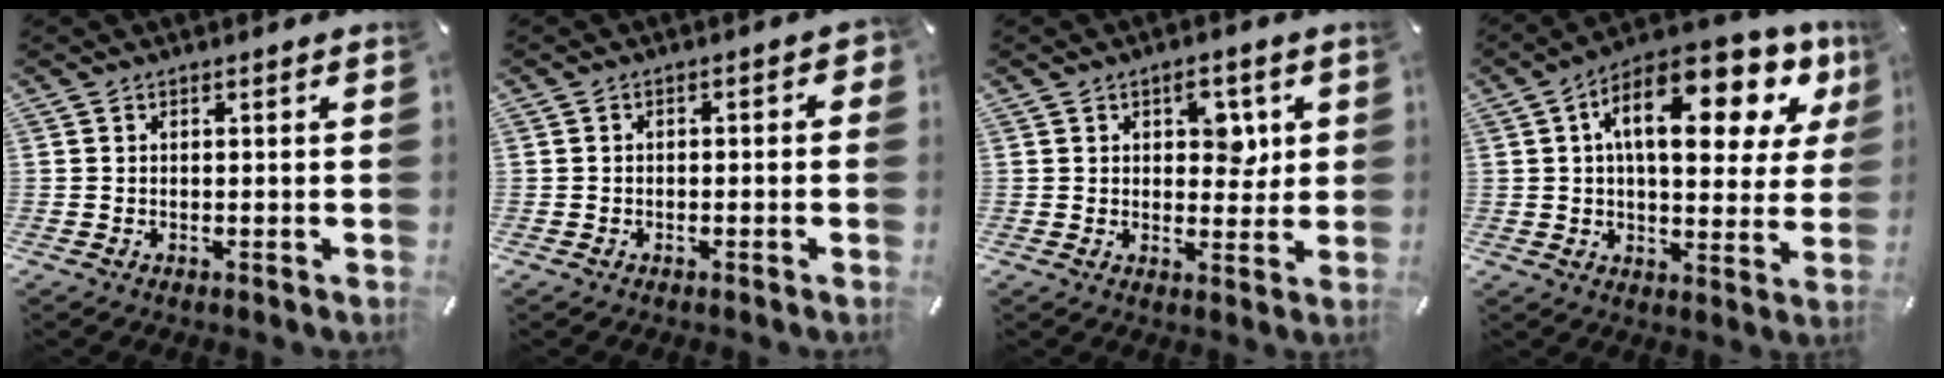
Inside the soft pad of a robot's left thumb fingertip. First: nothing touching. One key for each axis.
{"total": 2.0, "fx": -1.3, "fy": 1.1, "fz": 1.1, "tx": -0.020, "ty": 0.009, "tz": -0.026}
{"total": 6.4, "fx": 2.2, "fy": 4.1, "fz": 4.3, "tx": -0.045, "ty": -0.006, "tz": 0.028}
{"total": 19.1, "fx": 8.5, "fy": 8.2, "fz": 14.9, "tx": -0.239, "ty": -0.035, "tz": 0.136}